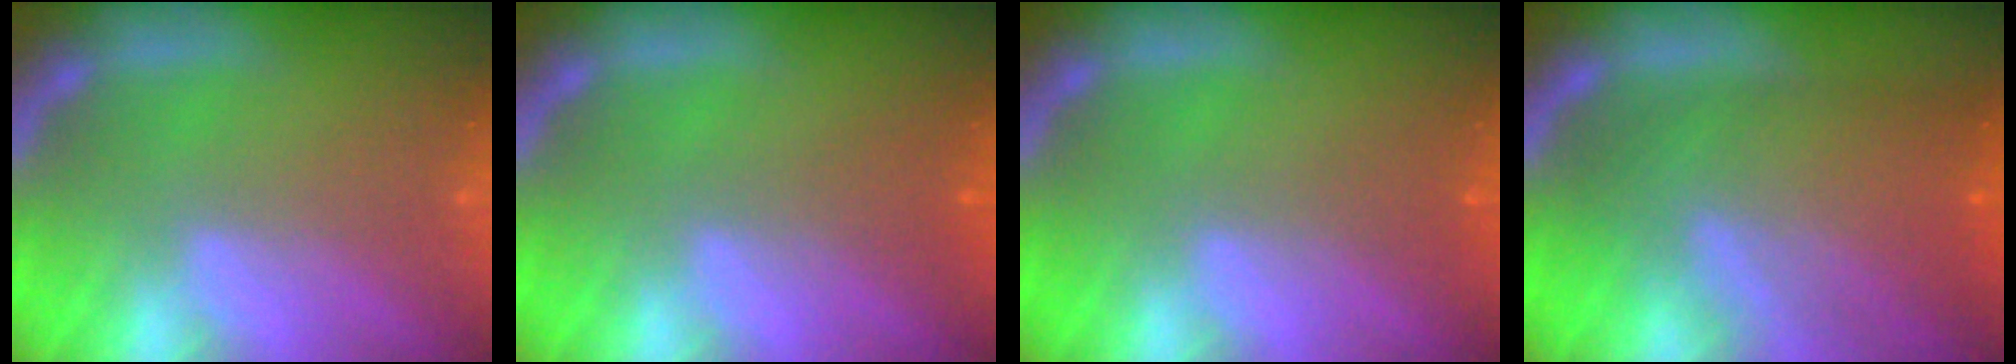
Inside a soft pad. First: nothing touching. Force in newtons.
{"total": 1.5}
{"total": 1.0}
{"total": 9.0}